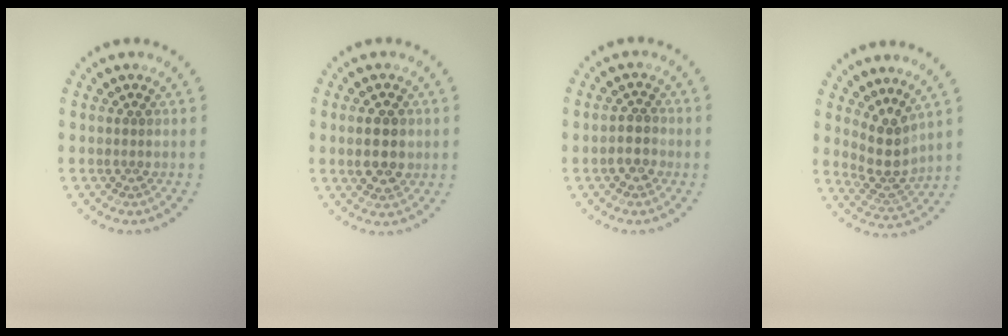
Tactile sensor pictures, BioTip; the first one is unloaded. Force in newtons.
{"total": 2.9, "press": 2.9, "slide": 0.1}
{"total": 2.0, "press": 1.8, "slide": 0.9}
{"total": 3.2, "press": 2.4, "slide": 2.2}